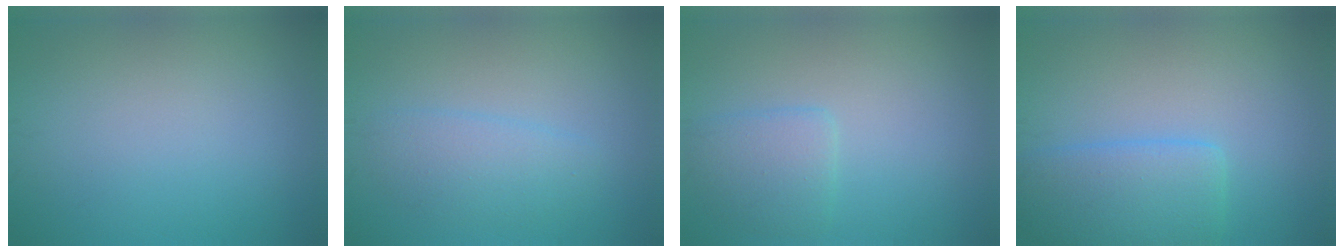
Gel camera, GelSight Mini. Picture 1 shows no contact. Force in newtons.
{"total": 2.6, "press": 2.6, "slide": 0.1}
{"total": 2.6, "press": 2.6, "slide": 0.1}
{"total": 4.6, "press": 4.6, "slide": 0.2}